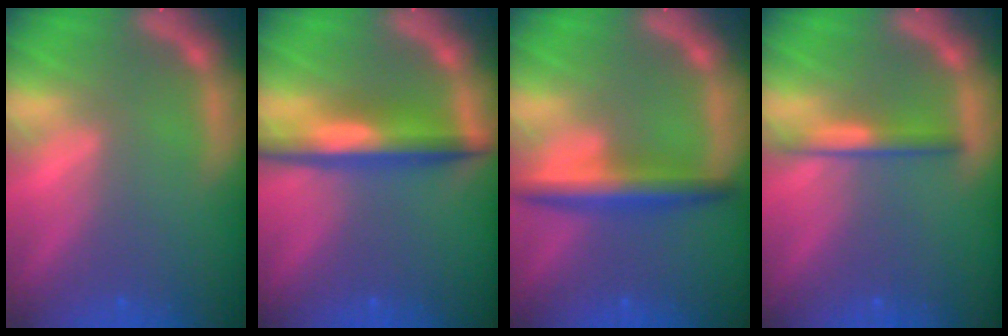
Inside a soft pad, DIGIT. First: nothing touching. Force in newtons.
{"total": 5.5}
{"total": 4.5}
{"total": 2.4}